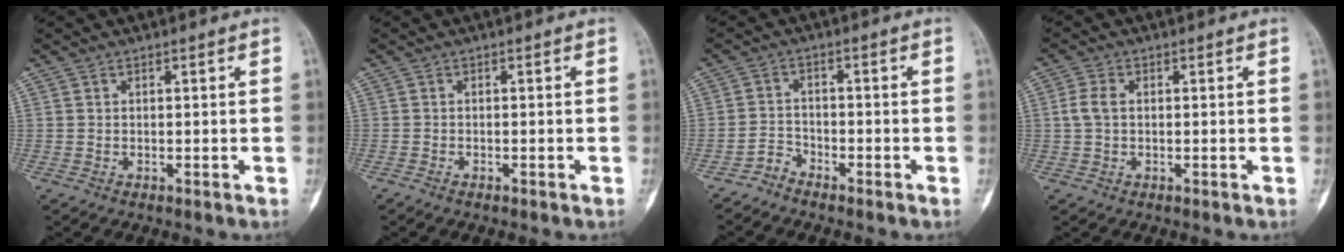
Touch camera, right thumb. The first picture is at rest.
{"total": 0.9, "force": [-0.7, 0.2, 0.5], "torque": [-0.013, 0.005, -0.007]}
{"total": 2.6, "force": [-2.4, 0.8, 0.0], "torque": [0.004, 0.008, -0.051]}
{"total": 3.3, "force": [0.2, 2.1, 2.5], "torque": [-0.061, 0.007, 0.001]}